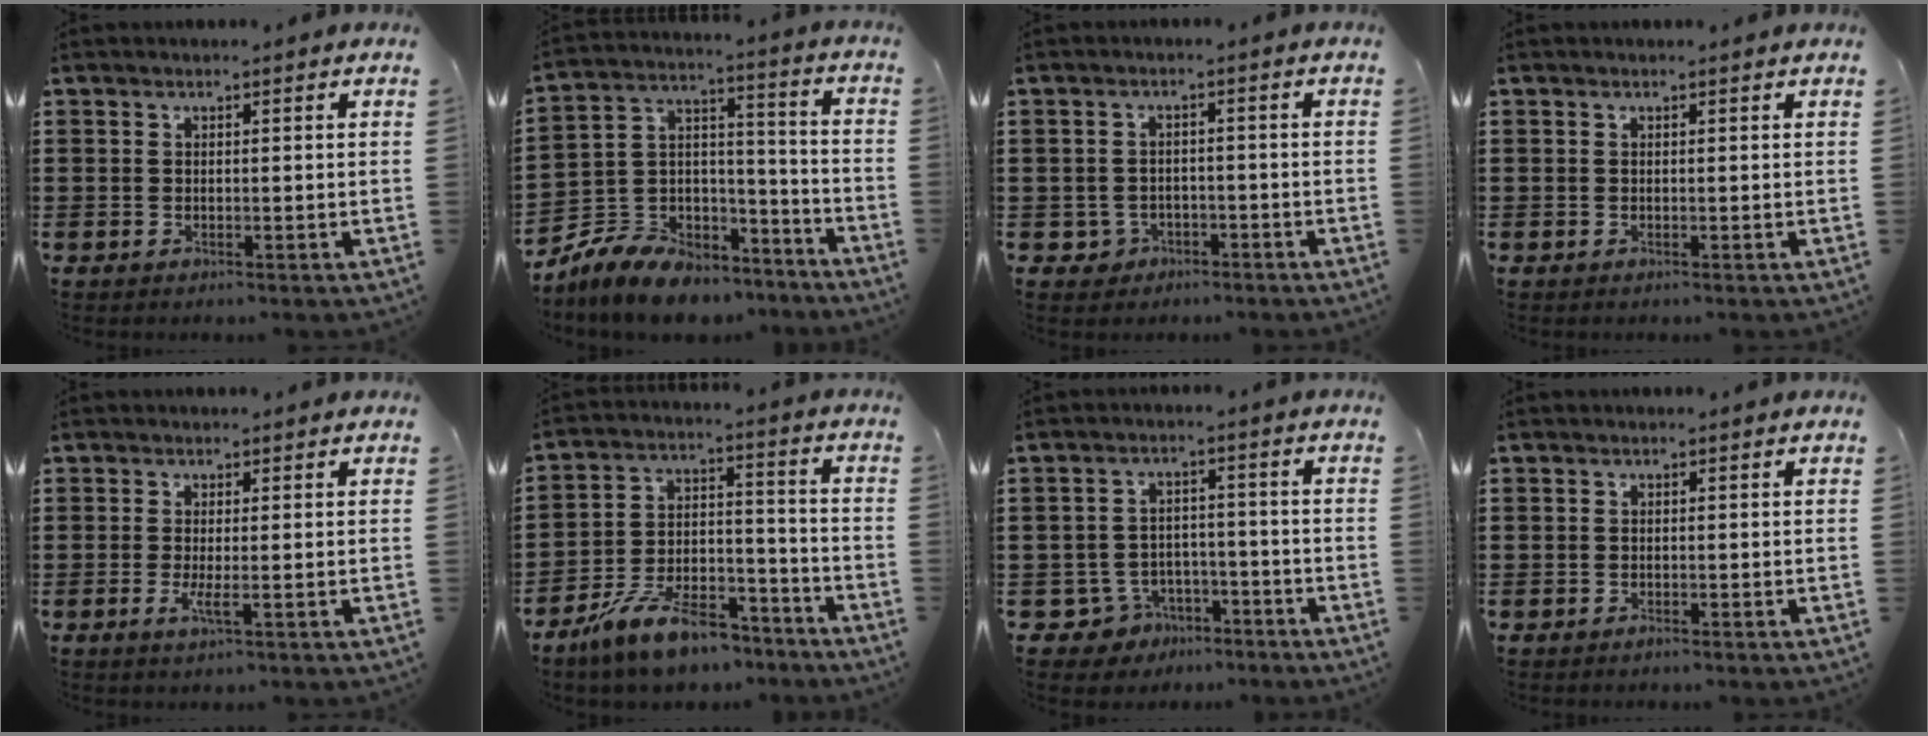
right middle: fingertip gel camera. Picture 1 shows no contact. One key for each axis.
{"total": 8.6, "fx": -7.5, "fy": 4.0, "fz": 1.5, "tx": -0.050, "ty": 0.014, "tz": -0.149}
{"total": 2.5, "fx": -1.8, "fy": 1.7, "fz": 0.4, "tx": -0.015, "ty": 0.003, "tz": -0.042}
{"total": 0.0}
{"total": 2.1, "fx": -0.5, "fy": 0.4, "fz": 2.0, "tx": -0.044, "ty": -0.005, "tz": -0.012}
{"total": 11.5, "fx": -9.5, "fy": 3.4, "fz": 5.5, "tx": -0.104, "ty": 0.038, "tz": -0.182}
{"total": 4.9, "fx": -4.0, "fy": 2.8, "fz": 0.7, "tx": -0.036, "ty": 0.011, "tz": -0.084}
{"total": 0.6, "fx": -0.6, "fy": 0.3, "fz": 0.1, "tx": -0.003, "ty": 0.000, "tz": -0.012}